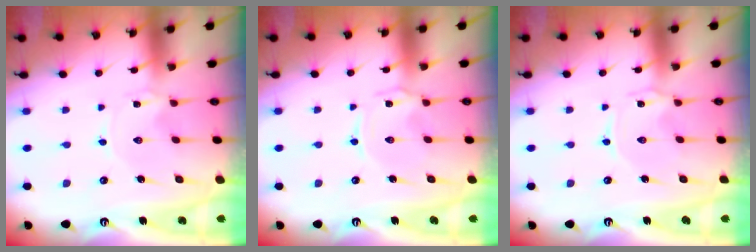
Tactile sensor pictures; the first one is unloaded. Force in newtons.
{"total": 0.7, "press": 0.6, "slide": 0.2}
{"total": 0.6, "press": 0.6, "slide": 0.2}